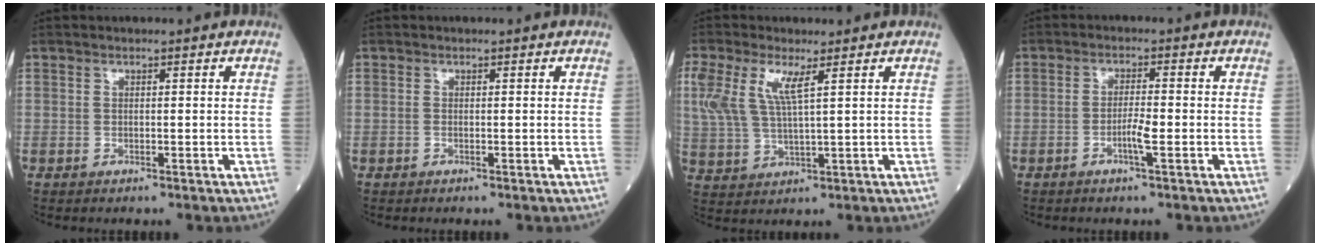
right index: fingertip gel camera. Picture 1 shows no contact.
{"total": 0.0}
{"total": 7.6, "force": [3.2, 1.8, 6.6], "torque": [-0.165, 0.012, 0.069]}
{"total": 3.1, "force": [-1.1, 0.1, 2.9], "torque": [-0.057, -0.002, -0.023]}